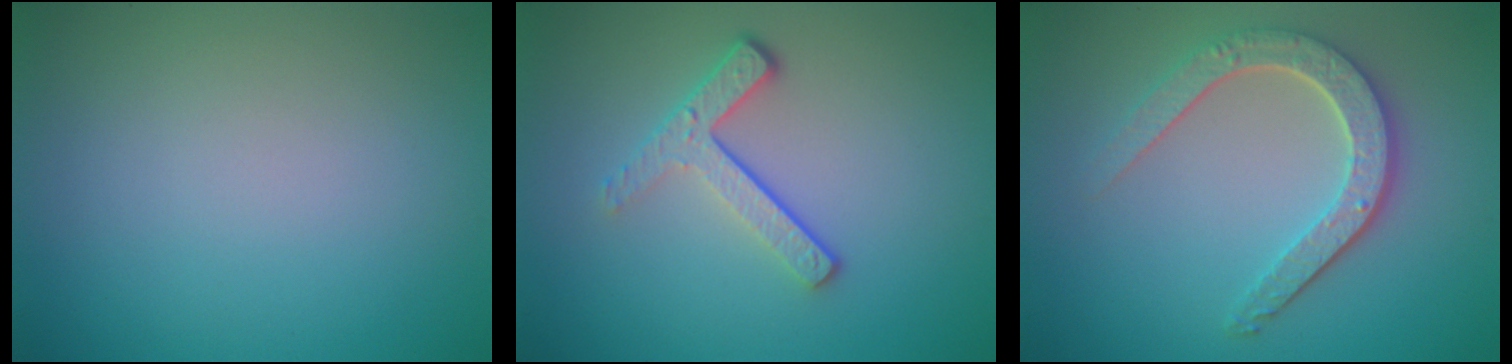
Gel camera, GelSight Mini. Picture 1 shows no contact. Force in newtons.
{"total": 3.5, "press": 2.5, "slide": 2.4}
{"total": 4.3, "press": 3.5, "slide": 2.5}